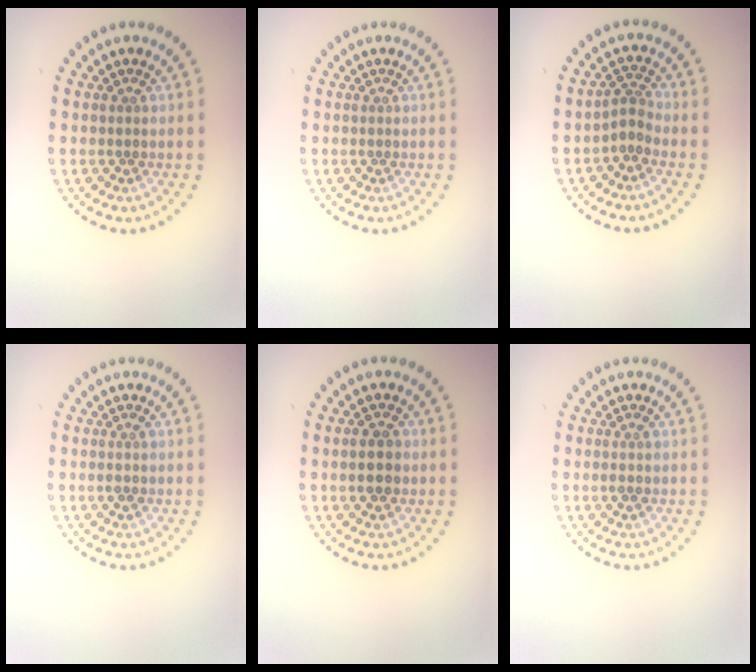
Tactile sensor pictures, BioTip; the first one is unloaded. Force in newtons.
{"total": 0.0}
{"total": 1.9, "press": 1.2, "slide": 1.5}
{"total": 0.8, "press": 0.7, "slide": 0.3}
{"total": 2.2, "press": 2.2, "slide": 0.1}
{"total": 0.9, "press": 0.8, "slide": 0.5}